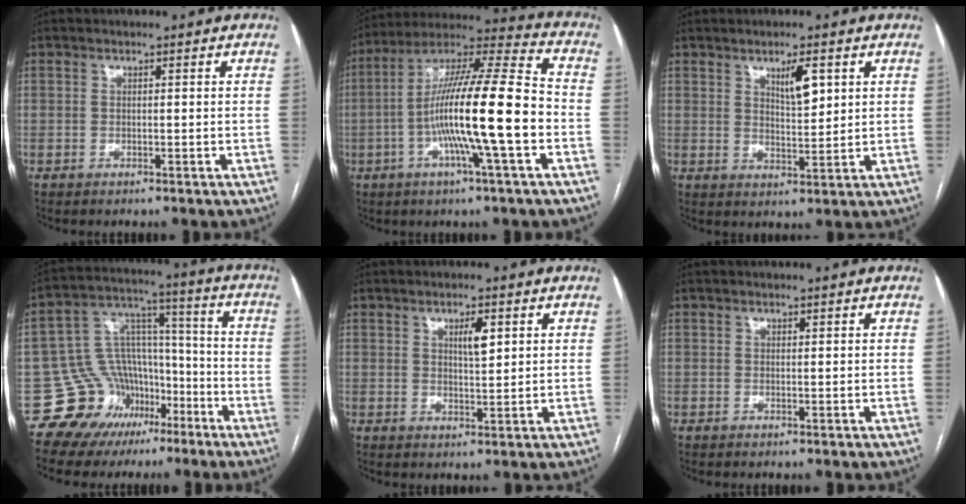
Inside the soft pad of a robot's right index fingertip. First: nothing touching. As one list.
[{"total": 18.5, "force": [-3.8, 0.4, 18.1], "torque": [-0.316, 0.005, -0.074]}, {"total": 4.7, "force": [2.3, 1.2, 4.0], "torque": [-0.069, -0.002, 0.044]}, {"total": 13.6, "force": [-6.9, 11.3, 3.4], "torque": [-0.047, 0.087, -0.097]}, {"total": 3.4, "force": [1.5, 0.8, 2.9], "torque": [-0.049, 0.000, 0.025]}, {"total": 0.0}]